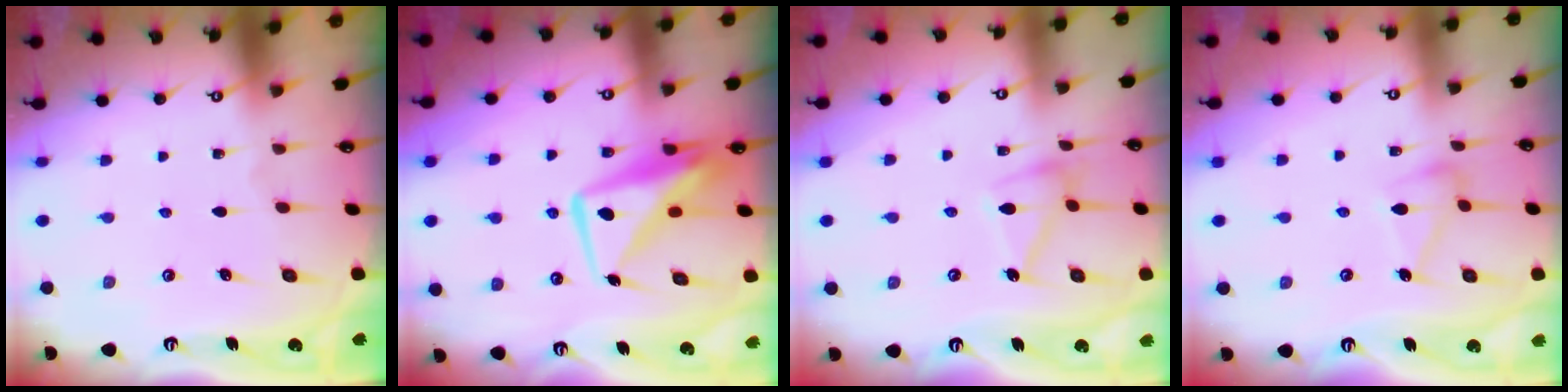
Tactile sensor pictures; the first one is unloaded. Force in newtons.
{"total": 9.5, "press": 9.5, "slide": 0.9}
{"total": 11.6, "press": 11.6, "slide": 0.4}
{"total": 8.8, "press": 8.8, "slide": 0.4}